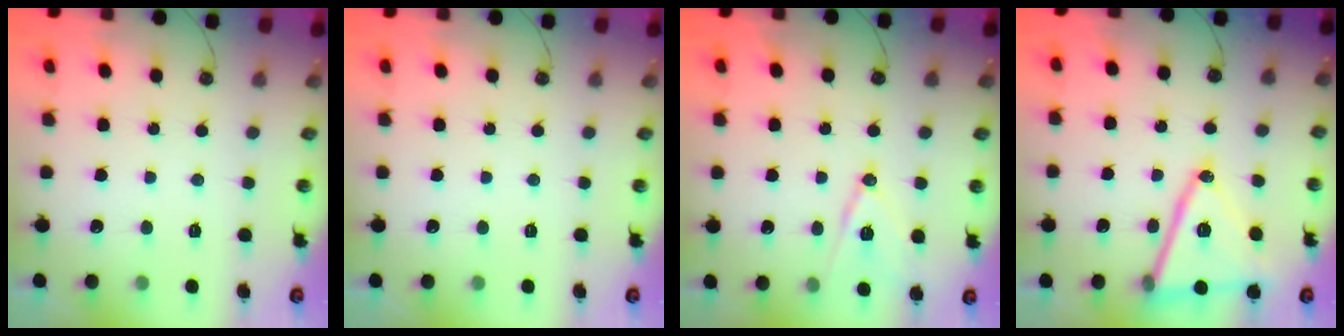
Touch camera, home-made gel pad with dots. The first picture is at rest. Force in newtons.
{"total": 0.0}
{"total": 11.3, "press": 10.7, "slide": 3.3}
{"total": 16.9, "press": 16.4, "slide": 3.8}